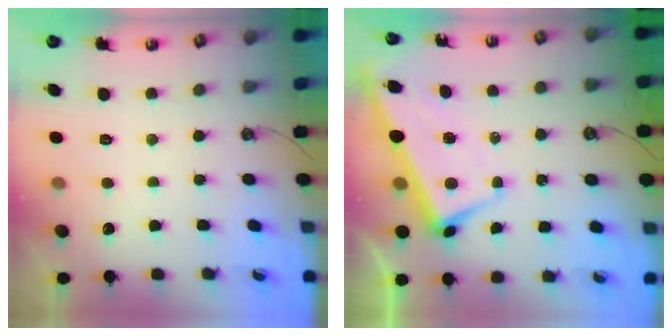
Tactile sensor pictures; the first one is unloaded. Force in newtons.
{"total": 0.8, "press": 0.3, "slide": 0.8}